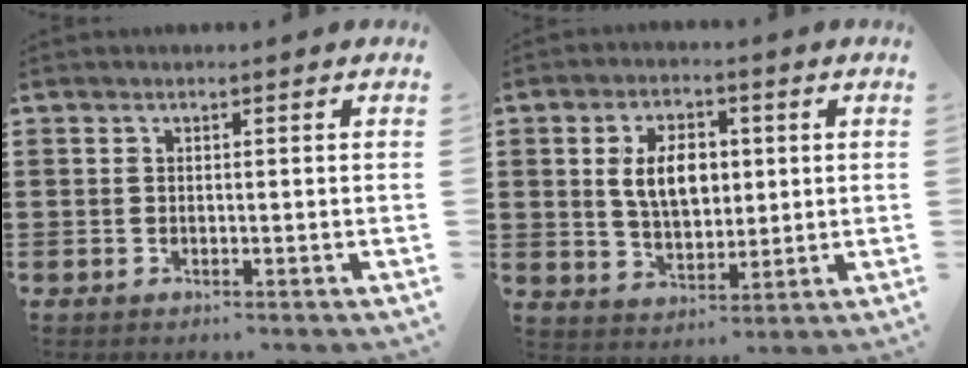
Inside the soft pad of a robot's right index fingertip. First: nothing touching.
{"total": 7.5, "force": [1.2, 4.6, 5.8], "torque": [-0.114, 0.006, 0.015]}